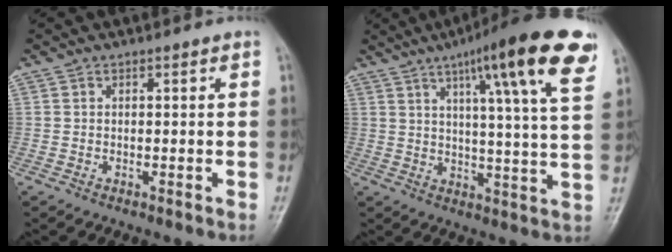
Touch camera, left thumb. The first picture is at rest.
{"total": 19.4, "force": [10.5, 2.6, 16.2], "torque": [-0.215, -0.029, 0.138]}